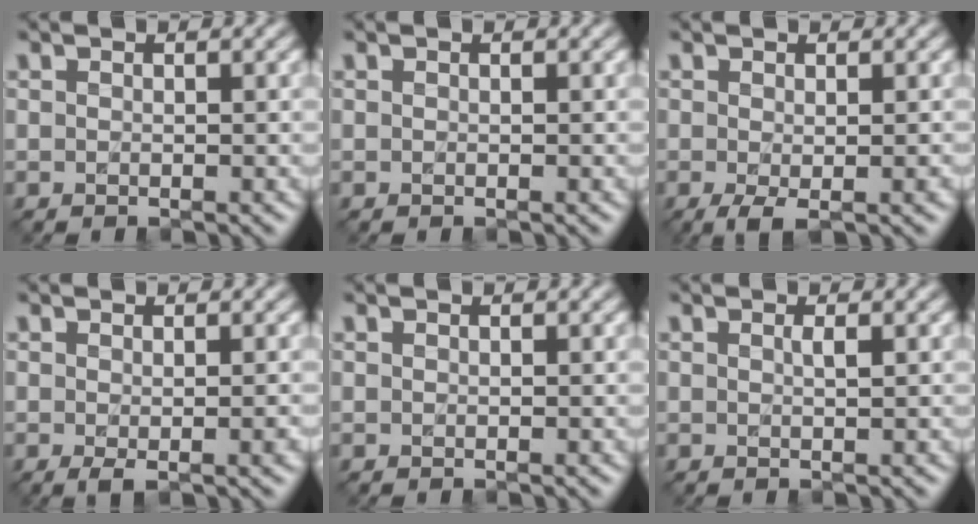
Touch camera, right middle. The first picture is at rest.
{"total": 0.0}
{"total": 2.1, "force": [-0.6, 0.4, 1.9], "torque": [-0.037, -0.007, -0.011]}
{"total": 2.0, "force": [-0.5, 0.5, 1.9], "torque": [-0.028, -0.005, -0.006]}
{"total": 0.0}
{"total": 0.7, "force": [0.2, 0.0, 0.7], "torque": [-0.010, 0.001, 0.003]}